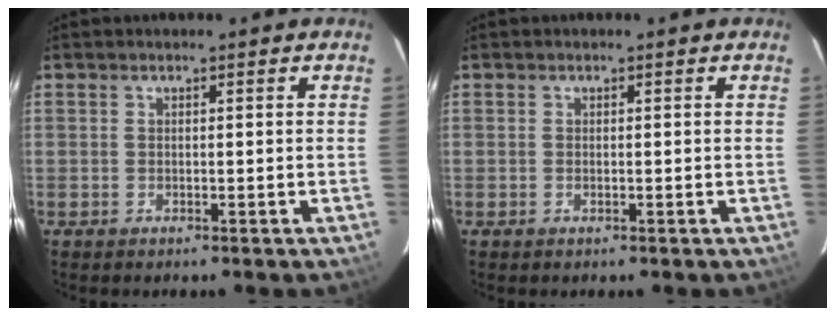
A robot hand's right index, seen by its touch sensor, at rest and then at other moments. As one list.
[{"total": 0.6, "force": [-0.1, 0.4, 0.4], "torque": [-0.007, 0.000, -0.003]}]